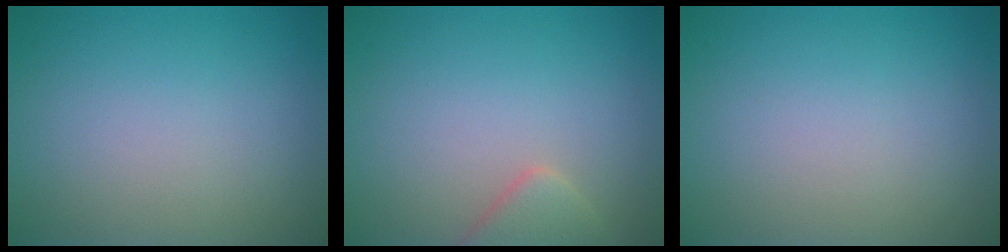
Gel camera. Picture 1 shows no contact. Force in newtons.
{"total": 2.3, "press": 2.3, "slide": 0.2}
{"total": 0.0}